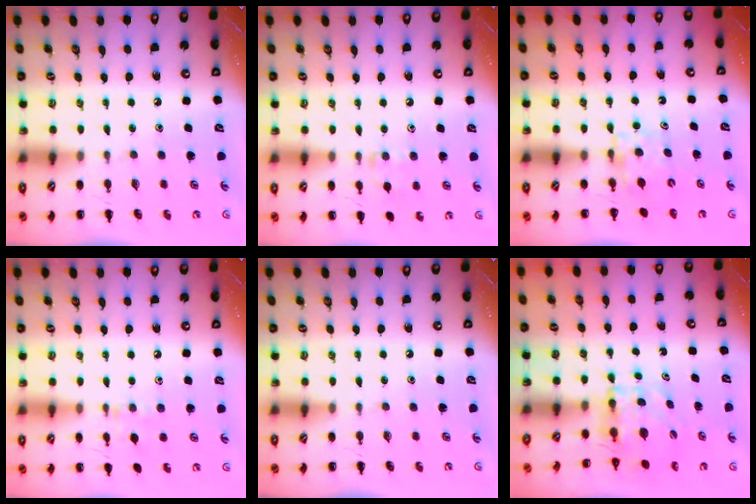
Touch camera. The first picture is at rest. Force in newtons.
{"total": 6.4, "press": 6.0, "slide": 2.3}
{"total": 5.2, "press": 5.2, "slide": 0.4}
{"total": 6.0, "press": 5.7, "slide": 1.9}
{"total": 0.0}
{"total": 3.9, "press": 3.9, "slide": 0.1}